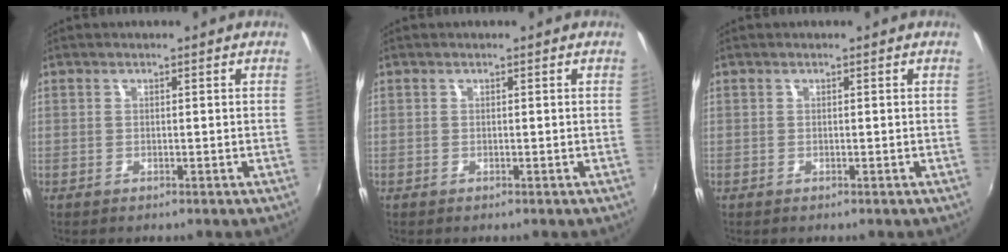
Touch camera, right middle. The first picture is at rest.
{"total": 0.0}
{"total": 0.0}